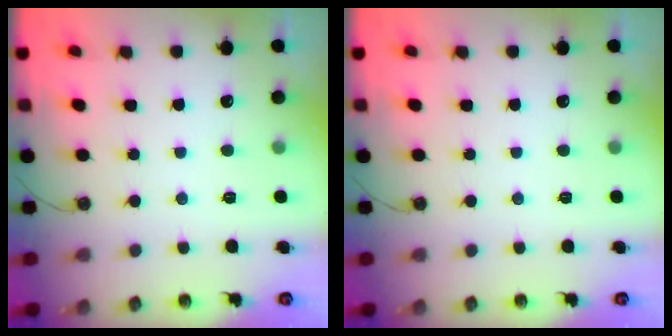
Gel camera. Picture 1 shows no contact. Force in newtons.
{"total": 0.0}